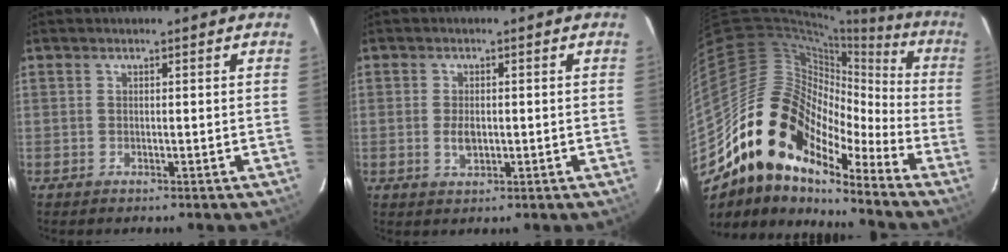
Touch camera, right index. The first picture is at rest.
{"total": 3.1, "force": [-0.4, 1.9, 2.4], "torque": [-0.044, -0.002, -0.005]}
{"total": 18.2, "force": [-12.1, 9.9, 9.5], "torque": [-0.166, 0.016, -0.232]}